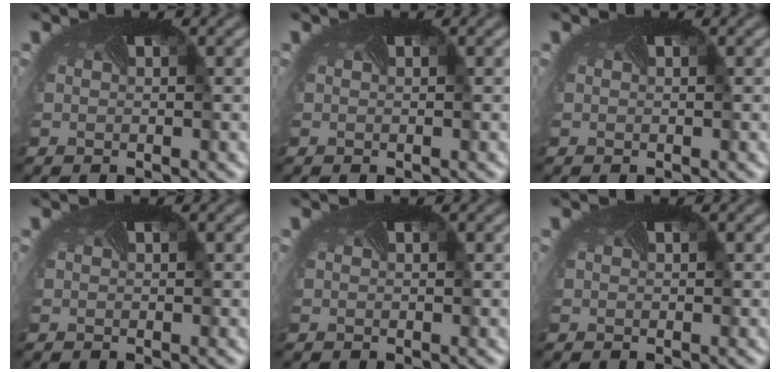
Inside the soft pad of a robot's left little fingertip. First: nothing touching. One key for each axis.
{"total": 0.0}
{"total": 0.0}
{"total": 0.0}
{"total": 0.0}
{"total": 0.0}